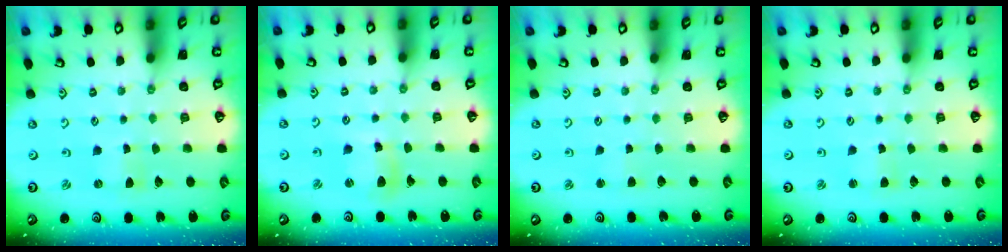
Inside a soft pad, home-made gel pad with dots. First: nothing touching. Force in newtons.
{"total": 8.0, "press": 7.9, "slide": 1.3}
{"total": 2.3, "press": 2.3, "slide": 0.2}
{"total": 2.1, "press": 2.1, "slide": 0.2}